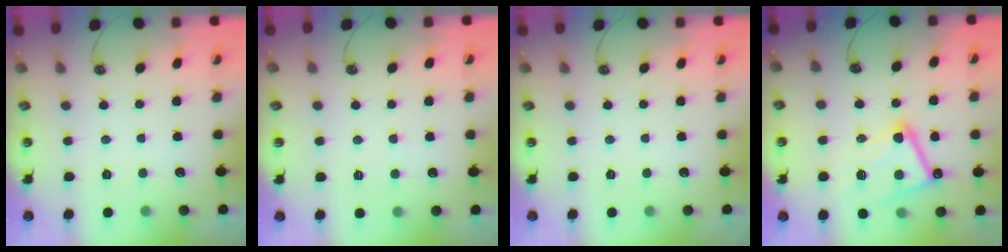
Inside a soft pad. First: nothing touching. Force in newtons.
{"total": 2.4, "press": 2.4, "slide": 0.2}
{"total": 0.0}
{"total": 11.5, "press": 11.5, "slide": 0.7}